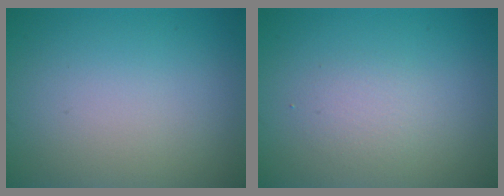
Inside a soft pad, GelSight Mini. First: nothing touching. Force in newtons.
{"total": 1.5, "press": 1.5, "slide": 0.1}